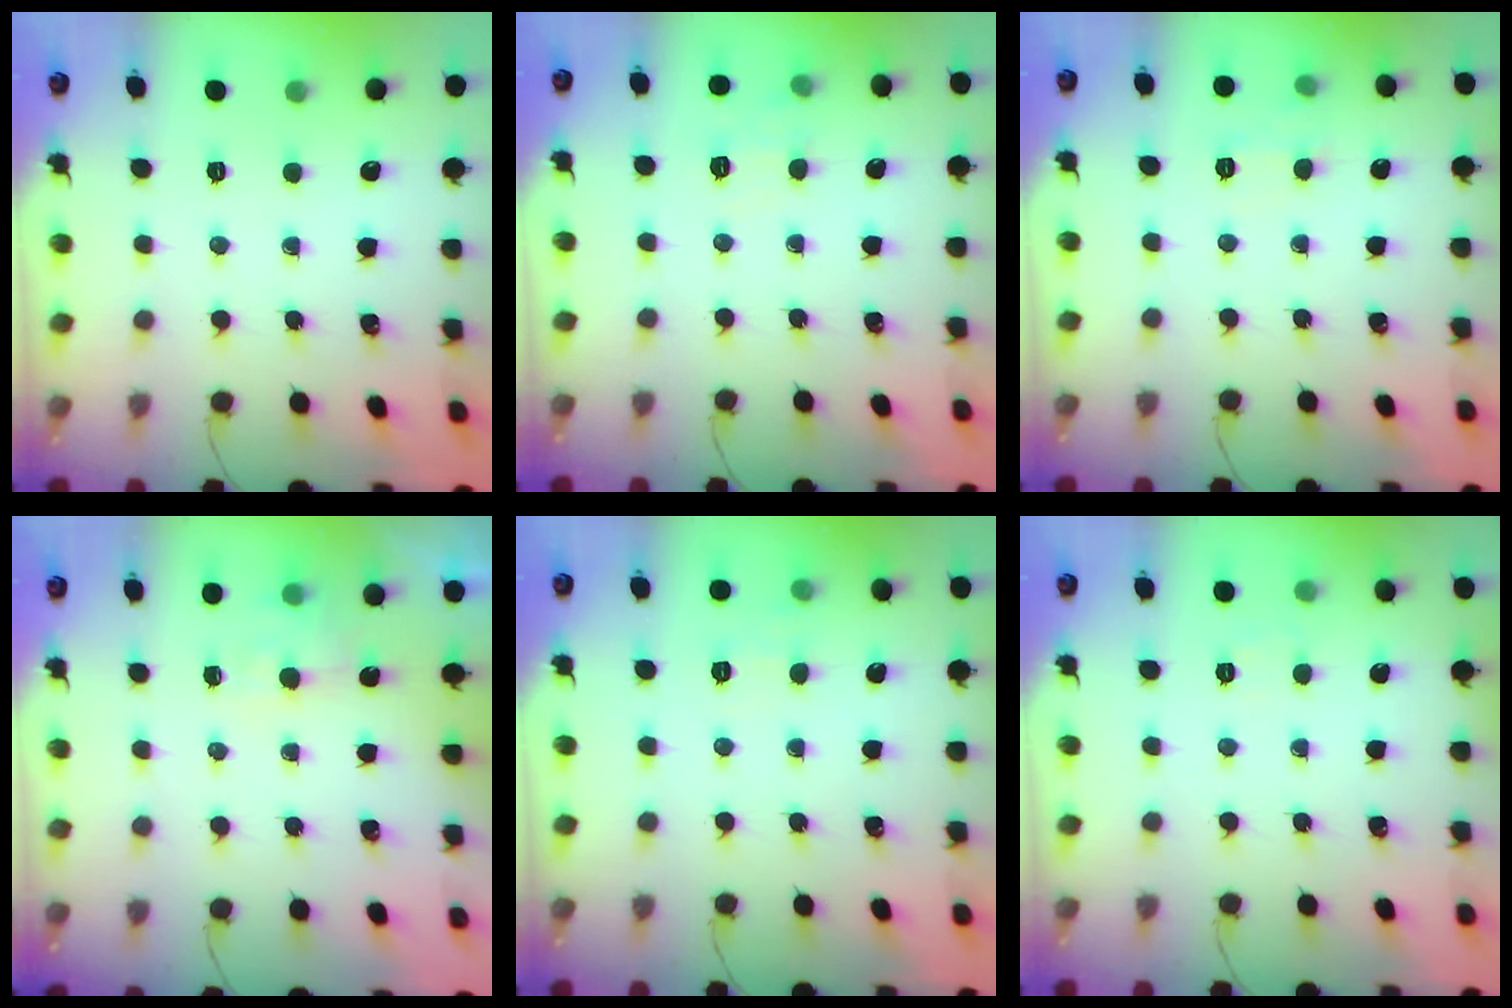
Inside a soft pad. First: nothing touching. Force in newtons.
{"total": 6.3, "press": 6.0, "slide": 1.9}
{"total": 5.8, "press": 5.7, "slide": 1.4}
{"total": 2.6, "press": 2.4, "slide": 1.1}
{"total": 5.6, "press": 5.4, "slide": 1.4}
{"total": 2.0, "press": 1.7, "slide": 1.1}